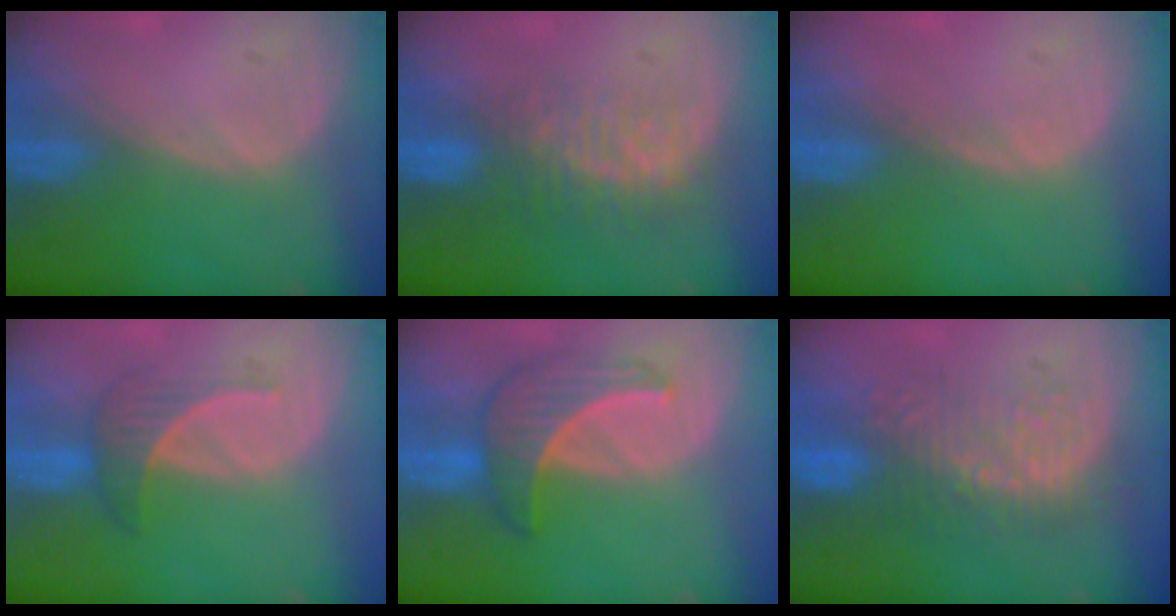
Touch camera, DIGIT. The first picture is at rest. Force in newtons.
{"total": 7.9, "press": 6.9, "slide": 4.0}
{"total": 0.5, "press": 0.5, "slide": 0.1}
{"total": 3.8, "press": 3.8, "slide": 0.8}
{"total": 6.4, "press": 6.4, "slide": 0.8}
{"total": 8.9, "press": 8.7, "slide": 2.0}